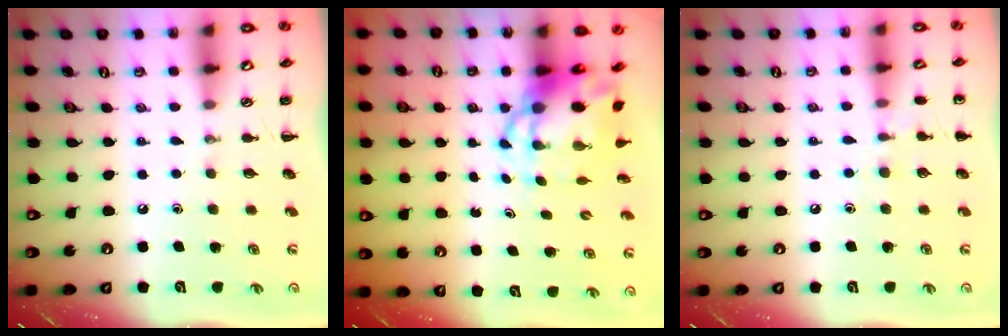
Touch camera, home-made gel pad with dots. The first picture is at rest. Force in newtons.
{"total": 7.3, "press": 7.0, "slide": 1.9}
{"total": 5.9, "press": 5.6, "slide": 1.9}